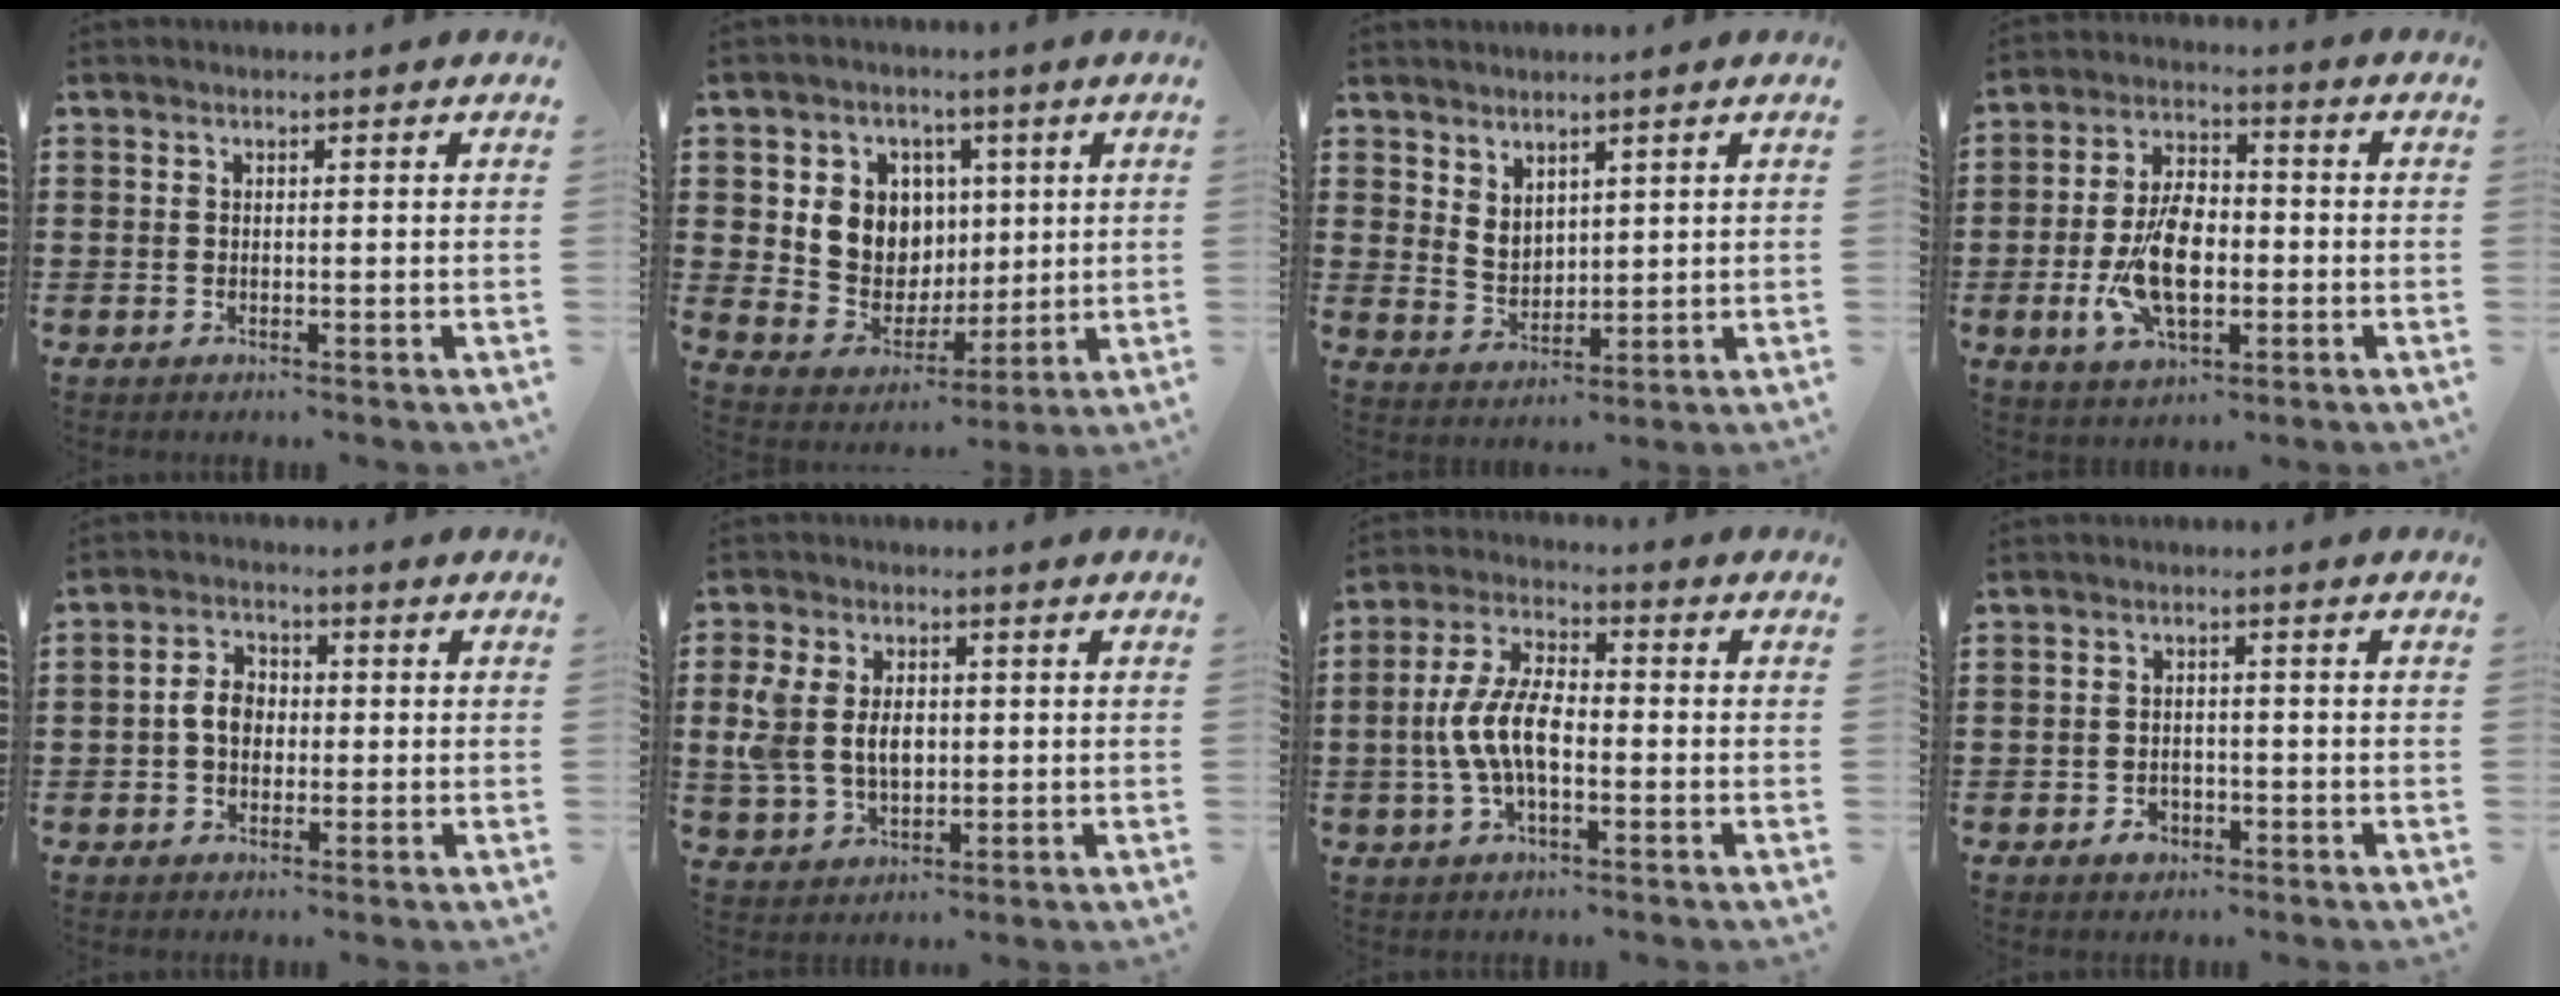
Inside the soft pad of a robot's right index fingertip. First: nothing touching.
{"total": 8.3, "force": [2.1, 7.8, 1.9], "torque": [-0.069, -0.014, 0.042]}
{"total": 3.6, "force": [2.8, 2.1, 0.7], "torque": [-0.024, 0.001, 0.054]}
{"total": 10.7, "force": [-2.0, 5.8, 8.8], "torque": [-0.191, 0.004, -0.037]}
{"total": 4.4, "force": [-0.5, 3.1, 3.0], "torque": [-0.069, 0.009, -0.013]}
{"total": 6.5, "force": [0.6, 4.7, 4.5], "torque": [-0.120, 0.008, 0.004]}
{"total": 8.5, "force": [-1.6, 4.1, 7.3], "torque": [-0.174, -0.003, -0.039]}
{"total": 2.2, "force": [-1.3, 1.5, 0.9], "torque": [-0.020, 0.000, -0.026]}